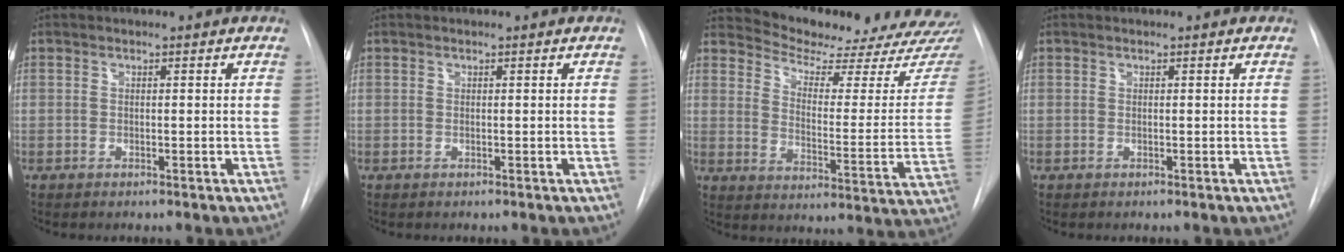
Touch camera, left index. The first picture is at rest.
{"total": 0.0}
{"total": 20.9, "force": [19.8, 2.2, 6.3], "torque": [-0.088, -0.099, 0.246]}
{"total": 0.0}